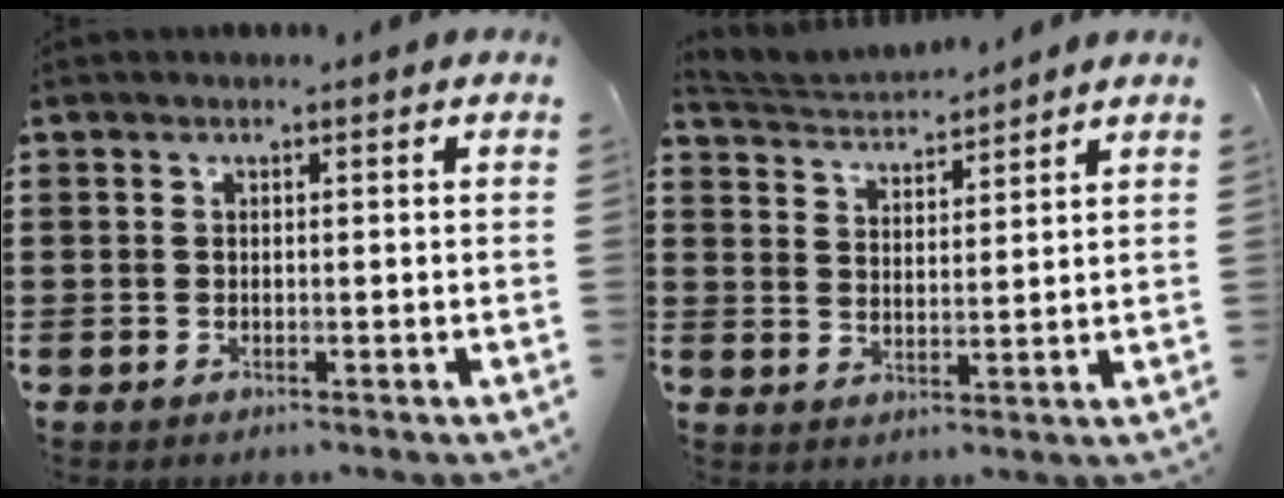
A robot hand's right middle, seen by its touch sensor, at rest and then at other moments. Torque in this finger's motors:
{"motor_torque": [0.12, 0.04, -0.16, -0.06]}